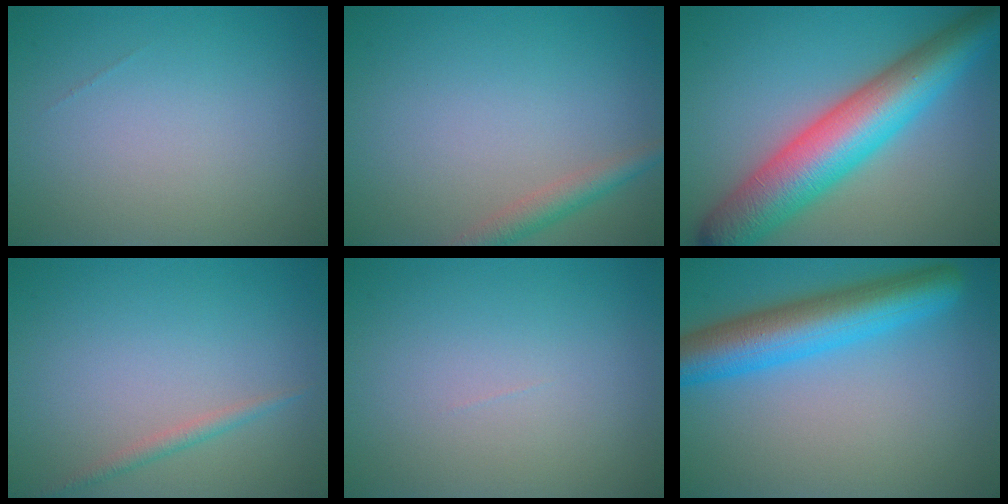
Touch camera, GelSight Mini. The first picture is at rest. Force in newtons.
{"total": 2.4, "press": 2.4, "slide": 0.1}
{"total": 10.5, "press": 10.5, "slide": 0.2}
{"total": 1.2, "press": 1.1, "slide": 0.1}
{"total": 0.0}
{"total": 7.5, "press": 7.5, "slide": 0.3}